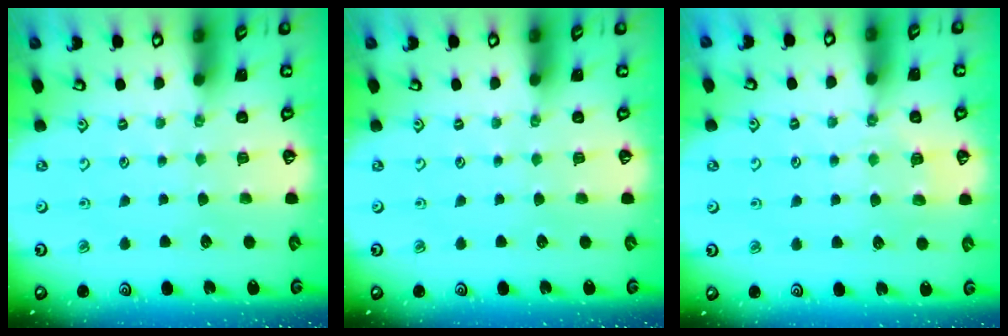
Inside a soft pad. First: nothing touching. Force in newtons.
{"total": 0.0}
{"total": 5.8, "press": 5.8, "slide": 0.1}